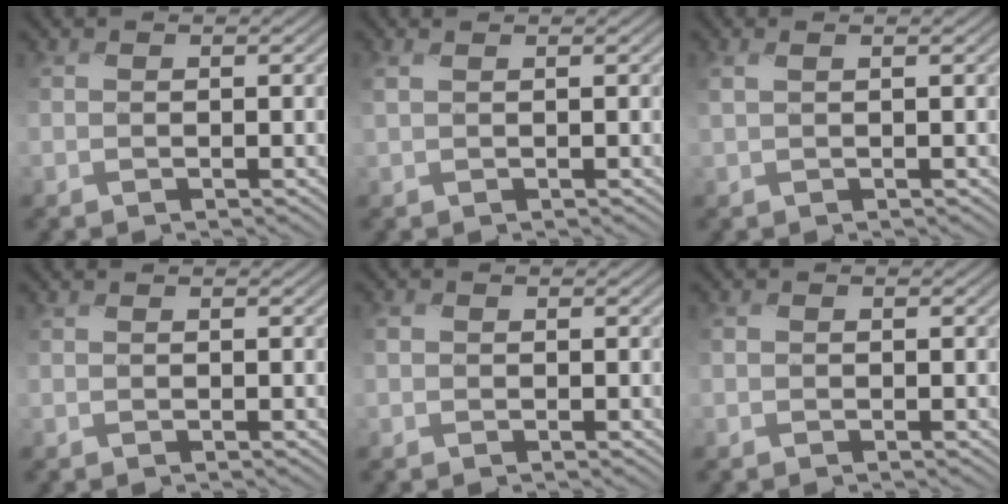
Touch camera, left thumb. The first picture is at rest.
{"total": 1.2, "force": [0.7, 0.2, 1.0], "torque": [-0.028, 0.004, 0.014]}
{"total": 1.7, "force": [0.8, 0.4, 1.5], "torque": [-0.032, 0.005, 0.012]}
{"total": 0.0}
{"total": 0.9, "force": [0.0, 0.8, 0.4], "torque": [-0.007, 0.000, -0.004]}
{"total": 0.6, "force": [-0.2, 0.5, 0.3], "torque": [-0.005, -0.001, -0.005]}